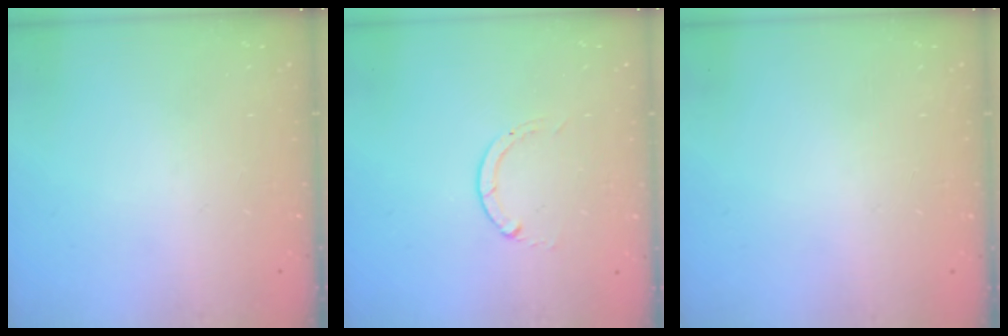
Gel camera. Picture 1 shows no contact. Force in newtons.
{"total": 0.0}
{"total": 2.6, "press": 2.6, "slide": 0.2}